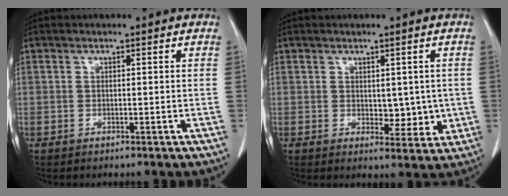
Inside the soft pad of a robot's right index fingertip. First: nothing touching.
{"total": 4.2, "force": [0.2, 2.4, 3.4], "torque": [-0.035, -0.009, 0.011]}